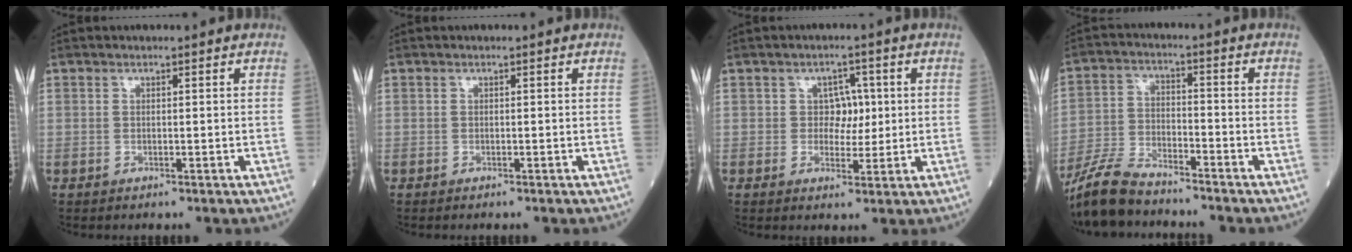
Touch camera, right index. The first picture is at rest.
{"total": 0.0}
{"total": 3.6, "force": [0.5, 2.7, 2.3], "torque": [-0.022, 0.006, 0.006]}
{"total": 9.4, "force": [-8.3, 1.8, 3.9], "torque": [-0.086, -0.020, -0.158]}